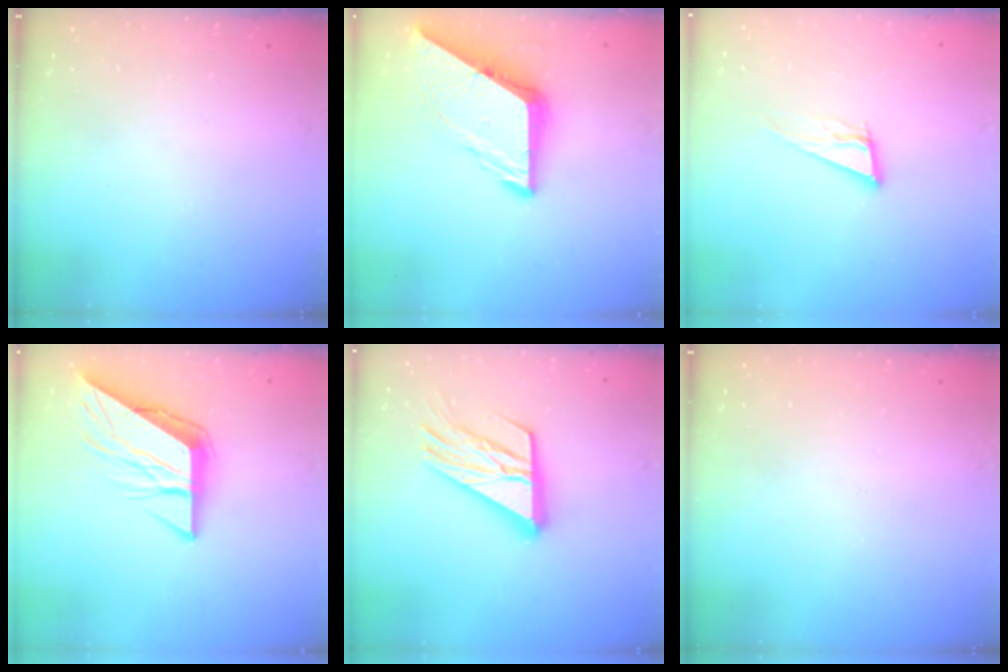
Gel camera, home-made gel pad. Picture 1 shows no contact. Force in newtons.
{"total": 9.9, "press": 9.9, "slide": 1.1}
{"total": 9.2, "press": 8.4, "slide": 3.5}
{"total": 10.6, "press": 10.5, "slide": 1.3}
{"total": 17.2, "press": 17.1, "slide": 1.8}
{"total": 0.0}